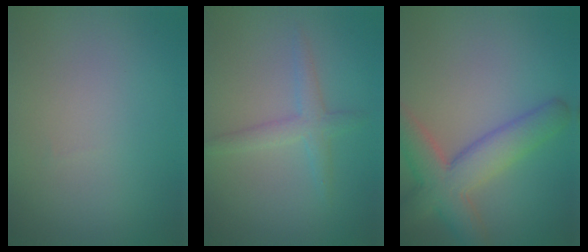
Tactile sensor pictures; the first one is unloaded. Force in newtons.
{"total": 2.2, "press": 2.2, "slide": 0.1}
{"total": 6.6, "press": 6.5, "slide": 0.4}